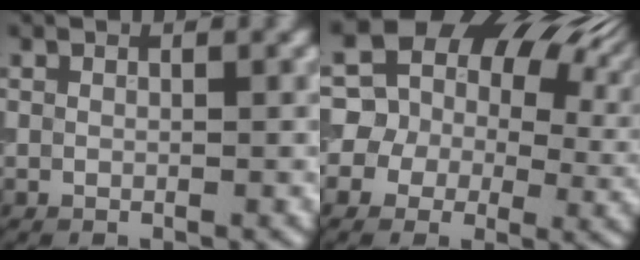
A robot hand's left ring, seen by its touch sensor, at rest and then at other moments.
{"total": 13.5, "force": [4.9, 10.3, 7.1], "torque": [-0.141, 0.021, 0.081]}